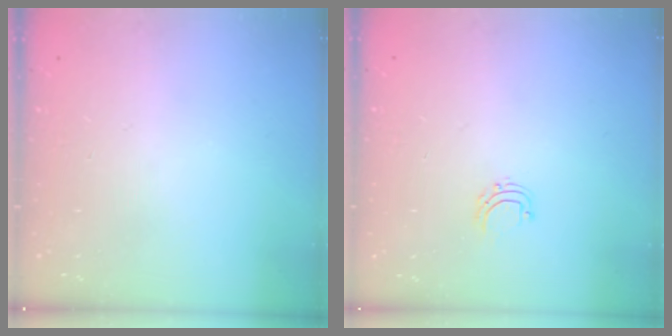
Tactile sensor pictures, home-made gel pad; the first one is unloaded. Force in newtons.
{"total": 4.5, "press": 4.5, "slide": 0.3}